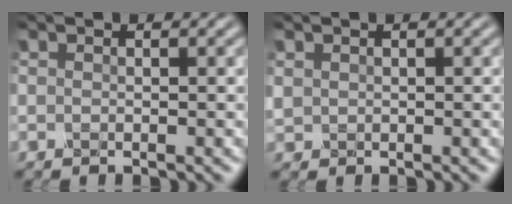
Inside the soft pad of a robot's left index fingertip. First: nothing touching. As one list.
[{"total": 0.8, "force": [0.4, 0.6, 0.2], "torque": [-0.006, 0.000, 0.010]}]